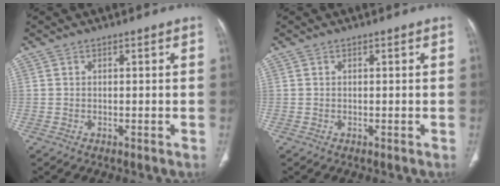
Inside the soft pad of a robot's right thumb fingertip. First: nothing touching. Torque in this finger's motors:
{"motor_torque": [-0.11, 0.11, -0.21, 0.21, 0.00]}